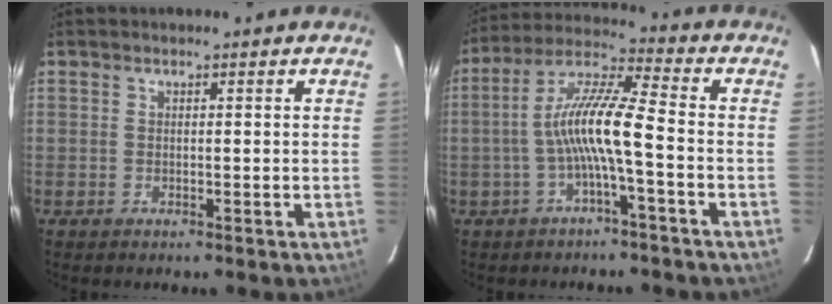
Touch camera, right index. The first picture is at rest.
{"total": 9.9, "force": [-2.6, 0.5, 9.5], "torque": [-0.200, 0.018, -0.048]}